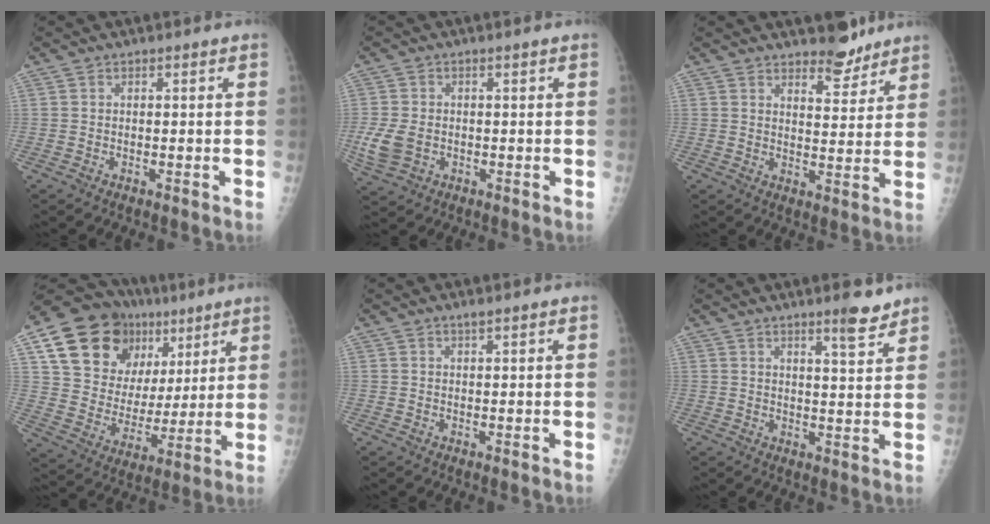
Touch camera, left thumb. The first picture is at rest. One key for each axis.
{"total": 5.8, "fx": -0.9, "fy": 4.3, "fz": 3.9, "tx": -0.090, "ty": -0.002, "tz": -0.012}
{"total": 6.0, "fx": 5.1, "fy": 2.2, "fz": 2.1, "tx": -0.007, "ty": -0.041, "tz": 0.080}
{"total": 23.0, "fx": 11.3, "fy": 16.0, "fz": 12.1, "tx": -0.157, "ty": 0.000, "tz": 0.198}
{"total": 0.8, "fx": 0.6, "fy": 0.0, "fz": 0.5, "tx": -0.012, "ty": -0.001, "tz": 0.012}
{"total": 5.4, "fx": 4.2, "fy": 0.7, "fz": 3.3, "tx": -0.038, "ty": -0.033, "tz": 0.058}